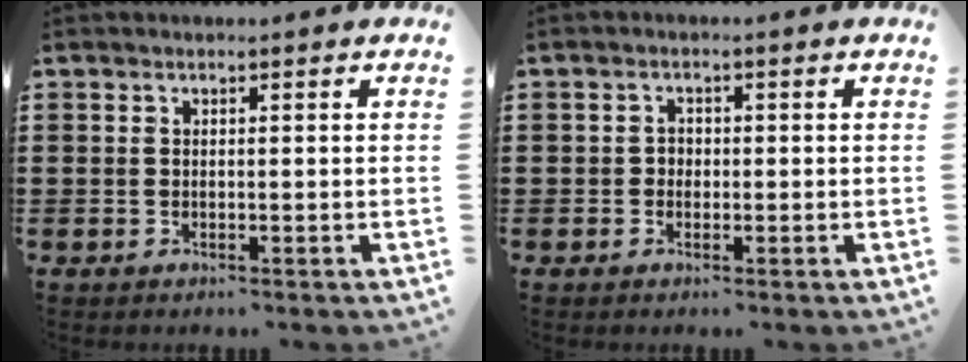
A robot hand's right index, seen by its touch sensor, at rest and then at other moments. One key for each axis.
{"total": 1.4, "fx": -0.5, "fy": 1.2, "fz": 0.5, "tx": -0.012, "ty": 0.003, "tz": -0.011}